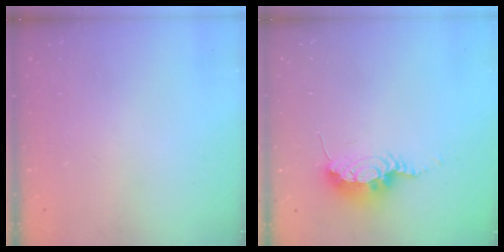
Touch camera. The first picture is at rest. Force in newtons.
{"total": 8.0, "press": 7.8, "slide": 1.8}